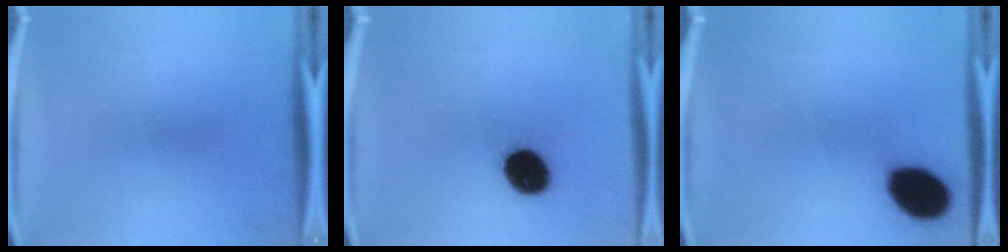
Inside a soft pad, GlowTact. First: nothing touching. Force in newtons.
{"total": 12.1}
{"total": 13.9}